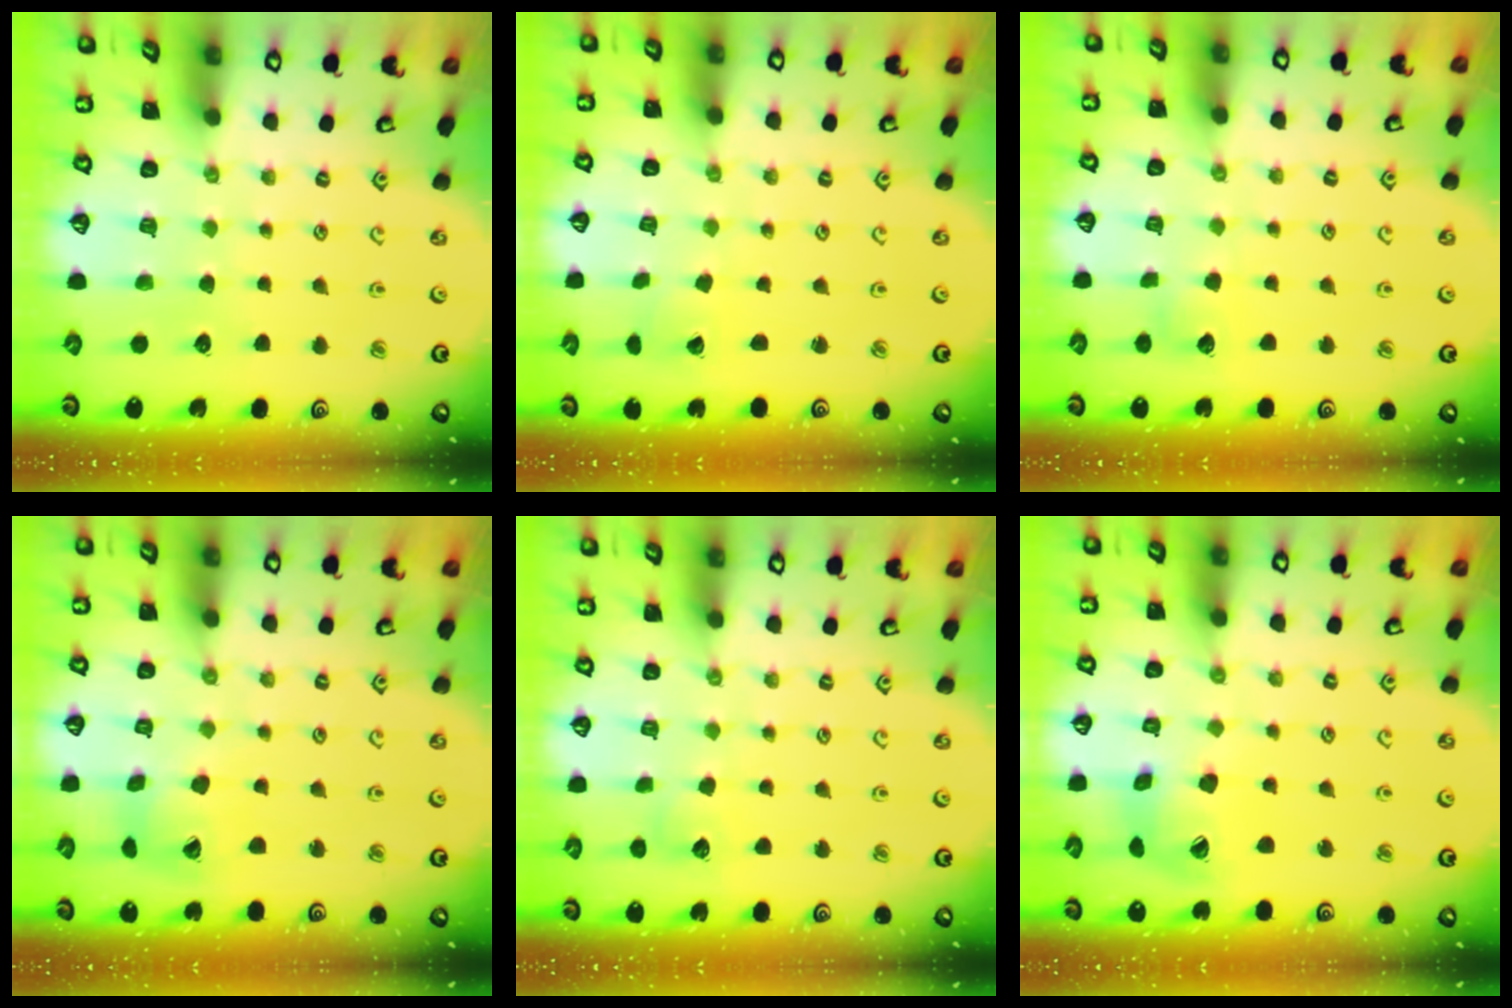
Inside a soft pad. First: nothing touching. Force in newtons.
{"total": 1.0, "press": 1.0, "slide": 0.1}
{"total": 4.4, "press": 4.4, "slide": 0.4}
{"total": 9.6, "press": 9.6, "slide": 1.2}
{"total": 4.7, "press": 4.7, "slide": 0.6}
{"total": 13.1, "press": 13.0, "slide": 1.8}